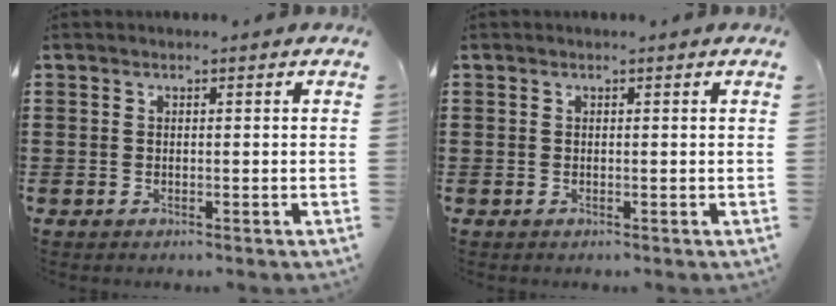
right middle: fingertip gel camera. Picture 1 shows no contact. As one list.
[{"total": 0.0}]